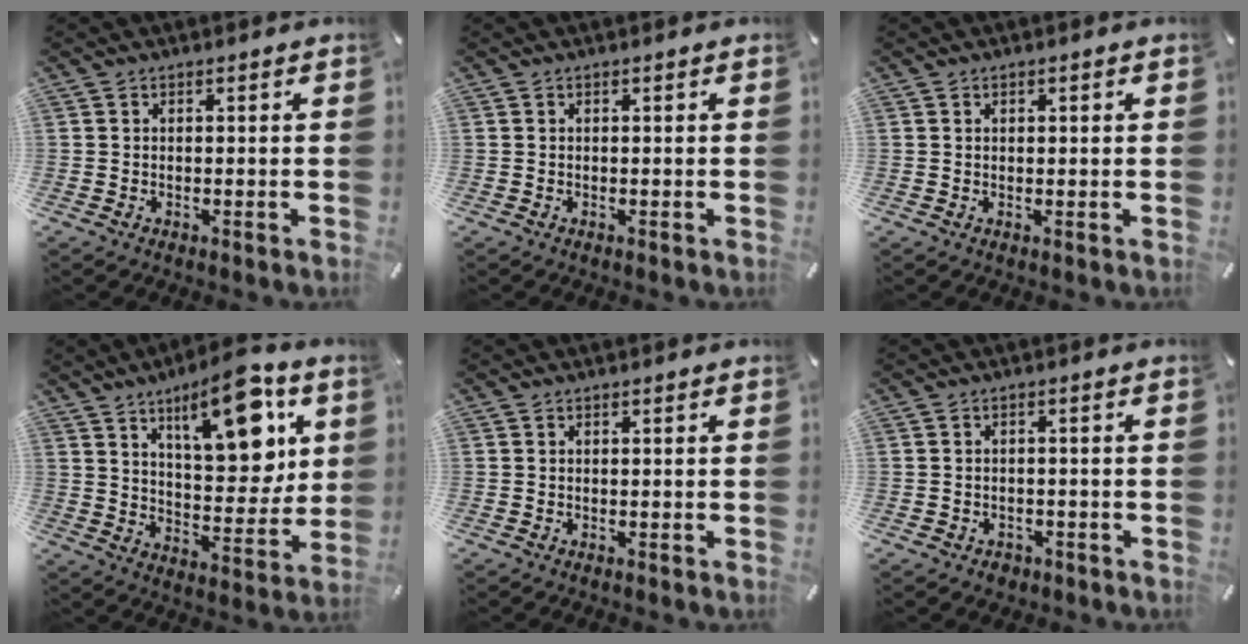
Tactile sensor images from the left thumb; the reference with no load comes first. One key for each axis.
{"total": 0.0}
{"total": 0.6, "fx": 0.2, "fy": 0.4, "fz": 0.4, "tx": -0.009, "ty": 0.001, "tz": 0.004}
{"total": 17.8, "fx": 9.6, "fy": 7.1, "fz": 13.1, "tx": -0.178, "ty": -0.052, "tz": 0.151}
{"total": 0.0}
{"total": 2.1, "fx": -1.1, "fy": 1.6, "fz": 0.6, "tx": -0.011, "ty": 0.004, "tz": -0.023}